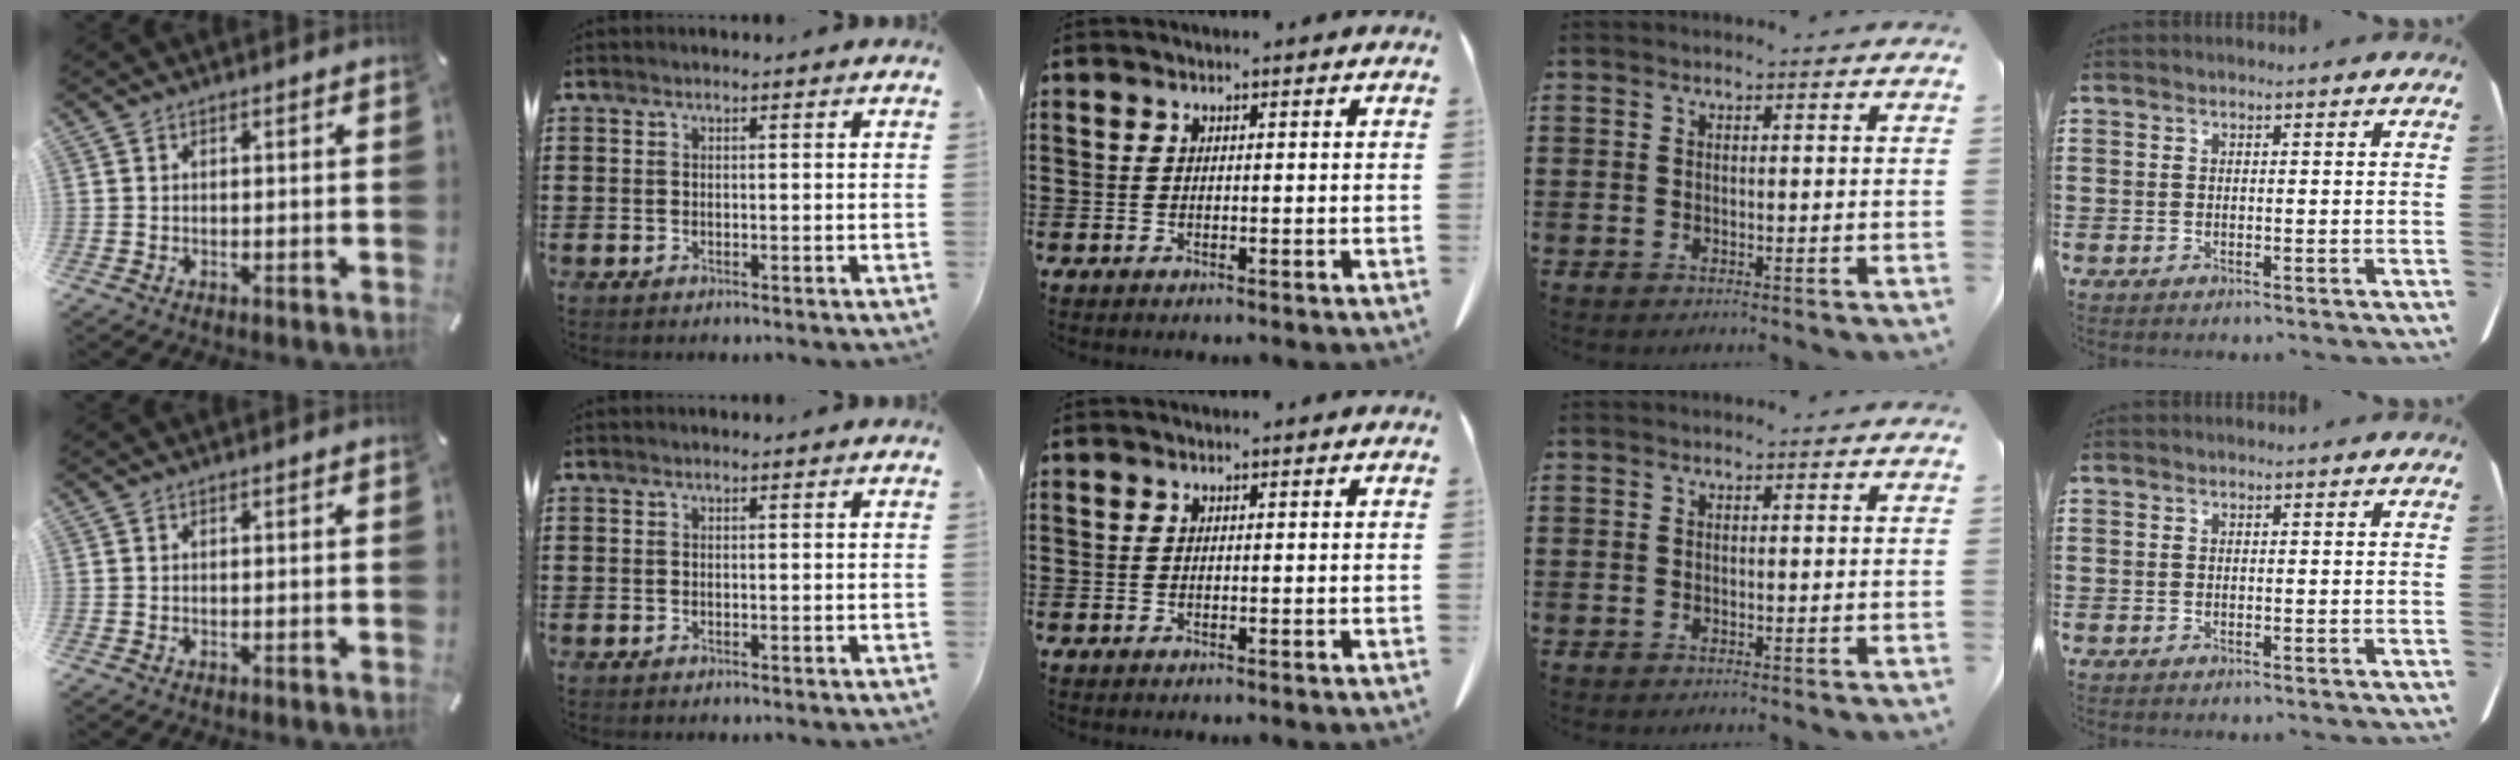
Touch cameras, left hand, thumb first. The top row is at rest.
{}